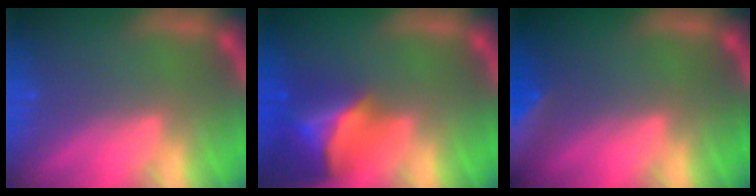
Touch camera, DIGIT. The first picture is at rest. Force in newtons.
{"total": 8.0}
{"total": 9.4}